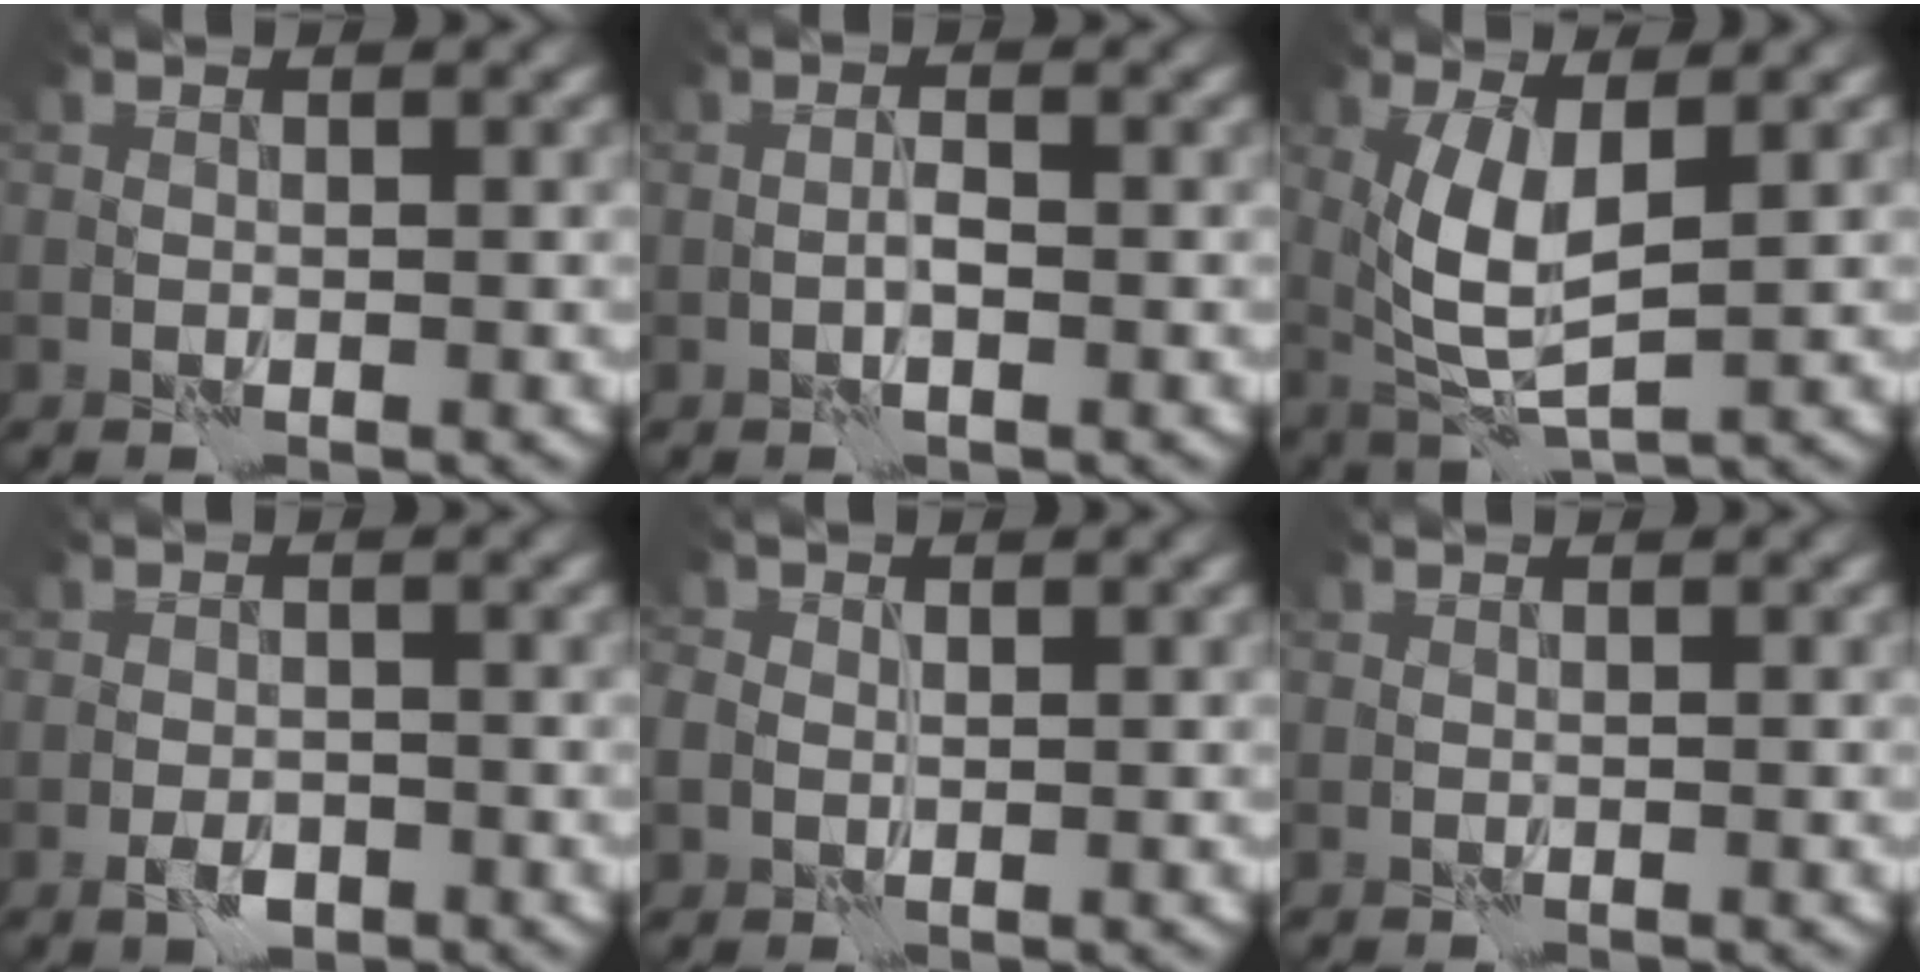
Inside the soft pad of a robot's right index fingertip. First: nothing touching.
{"total": 0.9, "force": [-0.1, 0.0, 0.8], "torque": [-0.015, 0.002, -0.004]}
{"total": 5.4, "force": [1.3, 1.9, 4.9], "torque": [-0.107, -0.012, 0.030]}
{"total": 1.7, "force": [-0.9, 0.9, 1.1], "torque": [-0.016, -0.001, -0.019]}
{"total": 2.3, "force": [0.5, 1.9, 1.2], "torque": [-0.022, 0.006, 0.006]}
{"total": 0.0}